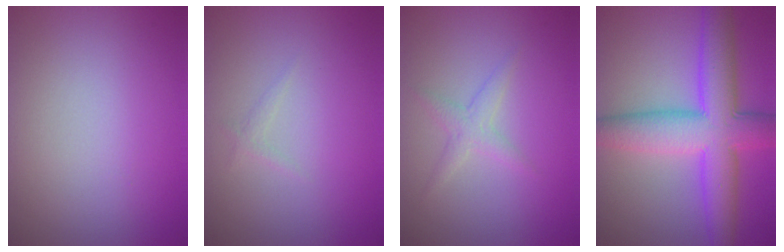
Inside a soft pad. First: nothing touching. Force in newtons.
{"total": 0.6, "press": 0.6, "slide": 0.1}
{"total": 1.5, "press": 1.5, "slide": 0.1}
{"total": 8.6, "press": 8.6, "slide": 0.5}